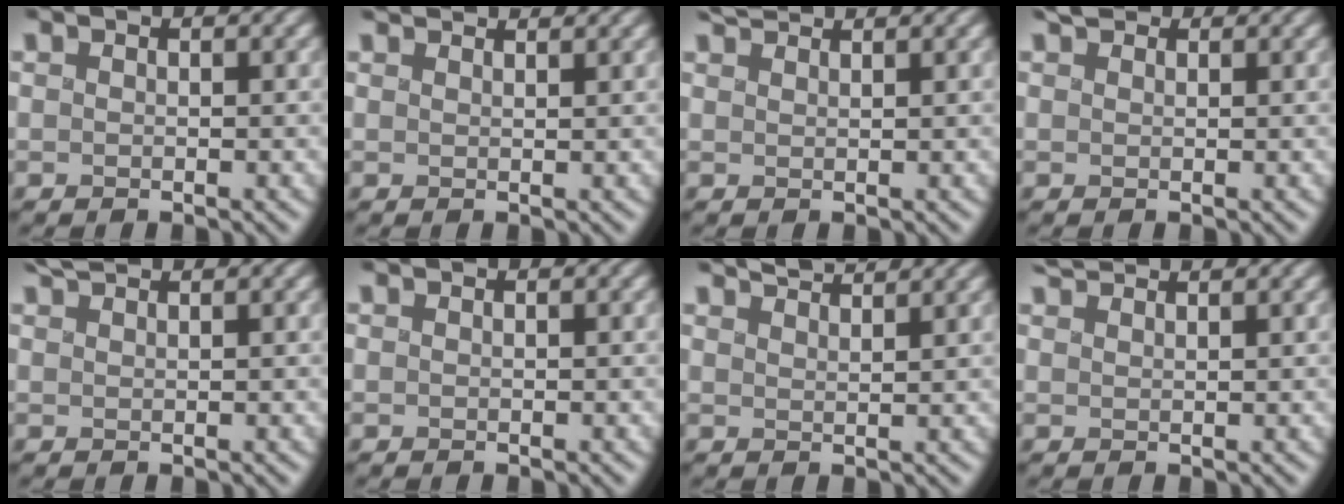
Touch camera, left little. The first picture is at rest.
{"total": 3.0, "force": [2.8, 0.6, 1.1], "torque": [-0.004, 0.008, 0.026]}
{"total": 2.1, "force": [2.1, 0.2, 0.6], "torque": [-0.007, 0.010, 0.038]}
{"total": 1.8, "force": [1.5, 0.9, 0.6], "torque": [-0.010, 0.009, 0.027]}
{"total": 1.6, "force": [1.5, 0.1, 0.5], "torque": [-0.003, 0.009, 0.031]}
{"total": 0.0}
{"total": 4.0, "force": [3.5, 0.8, 1.7], "torque": [-0.018, 0.016, 0.041]}
{"total": 2.1, "force": [2.0, 0.2, 0.6], "torque": [-0.007, 0.010, 0.038]}